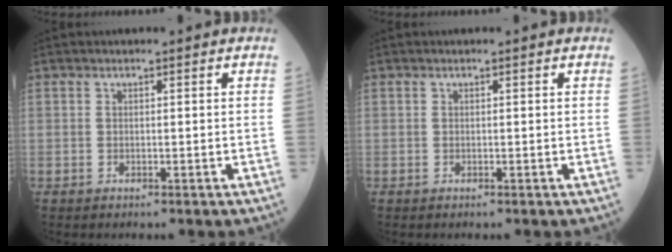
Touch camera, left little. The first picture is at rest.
{"total": 0.0}